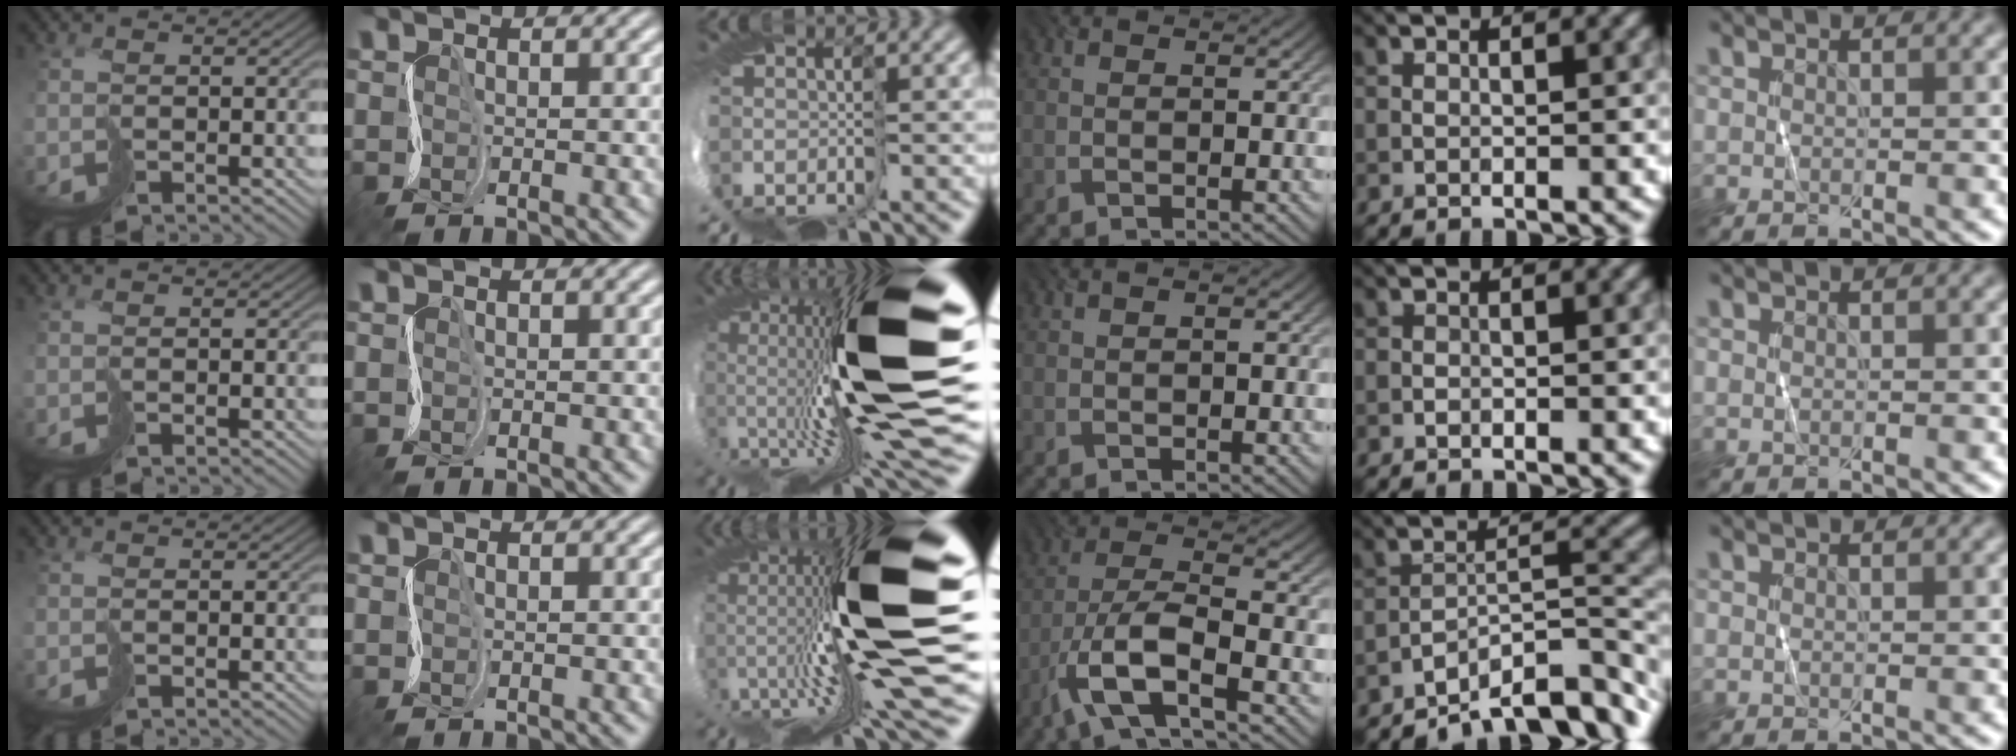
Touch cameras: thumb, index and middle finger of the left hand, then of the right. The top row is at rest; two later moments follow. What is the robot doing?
{"motion": "cut", "object": "tape"}